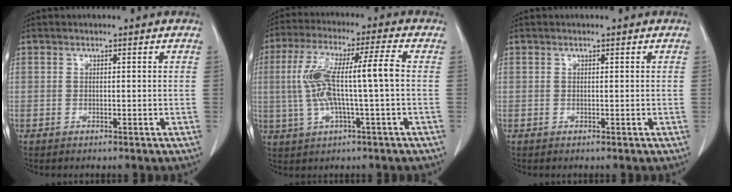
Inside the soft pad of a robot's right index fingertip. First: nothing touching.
{"total": 11.7, "force": [0.0, 0.7, 11.7], "torque": [-0.237, 0.026, -0.001]}
{"total": 0.0}